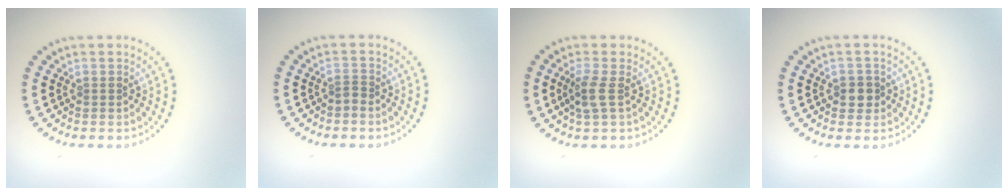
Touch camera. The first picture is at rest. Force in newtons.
{"total": 0.6, "press": 0.4, "slide": 0.5}
{"total": 2.0, "press": 1.7, "slide": 1.1}
{"total": 1.6, "press": 1.5, "slide": 0.5}